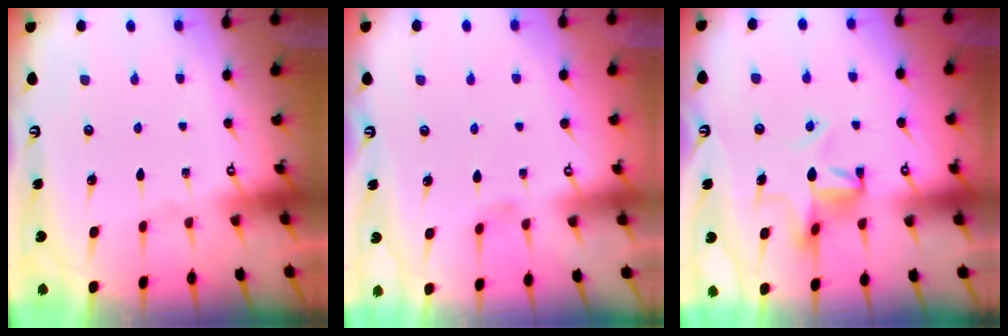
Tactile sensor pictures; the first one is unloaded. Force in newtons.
{"total": 1.0, "press": 0.9, "slide": 0.4}
{"total": 10.3, "press": 10.3, "slide": 0.4}